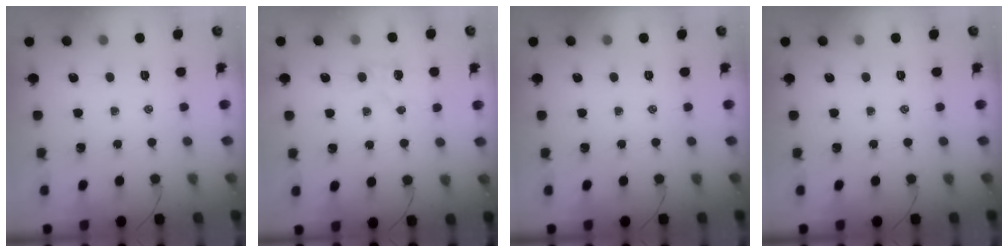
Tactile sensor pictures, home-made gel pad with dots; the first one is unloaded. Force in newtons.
{"total": 4.3, "press": 4.1, "slide": 1.2}
{"total": 0.0}
{"total": 0.0}